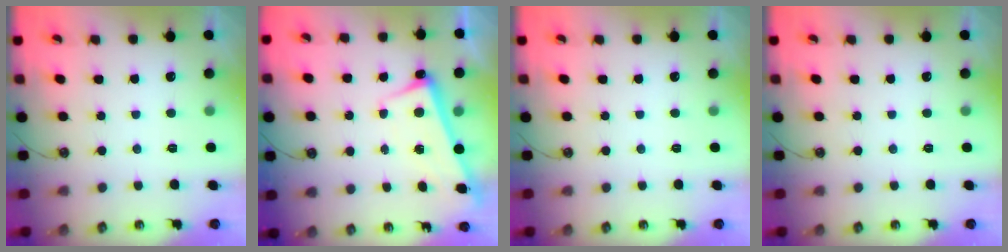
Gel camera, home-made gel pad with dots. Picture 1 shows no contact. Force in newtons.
{"total": 2.6, "press": 2.4, "slide": 0.9}
{"total": 0.0}
{"total": 0.0}